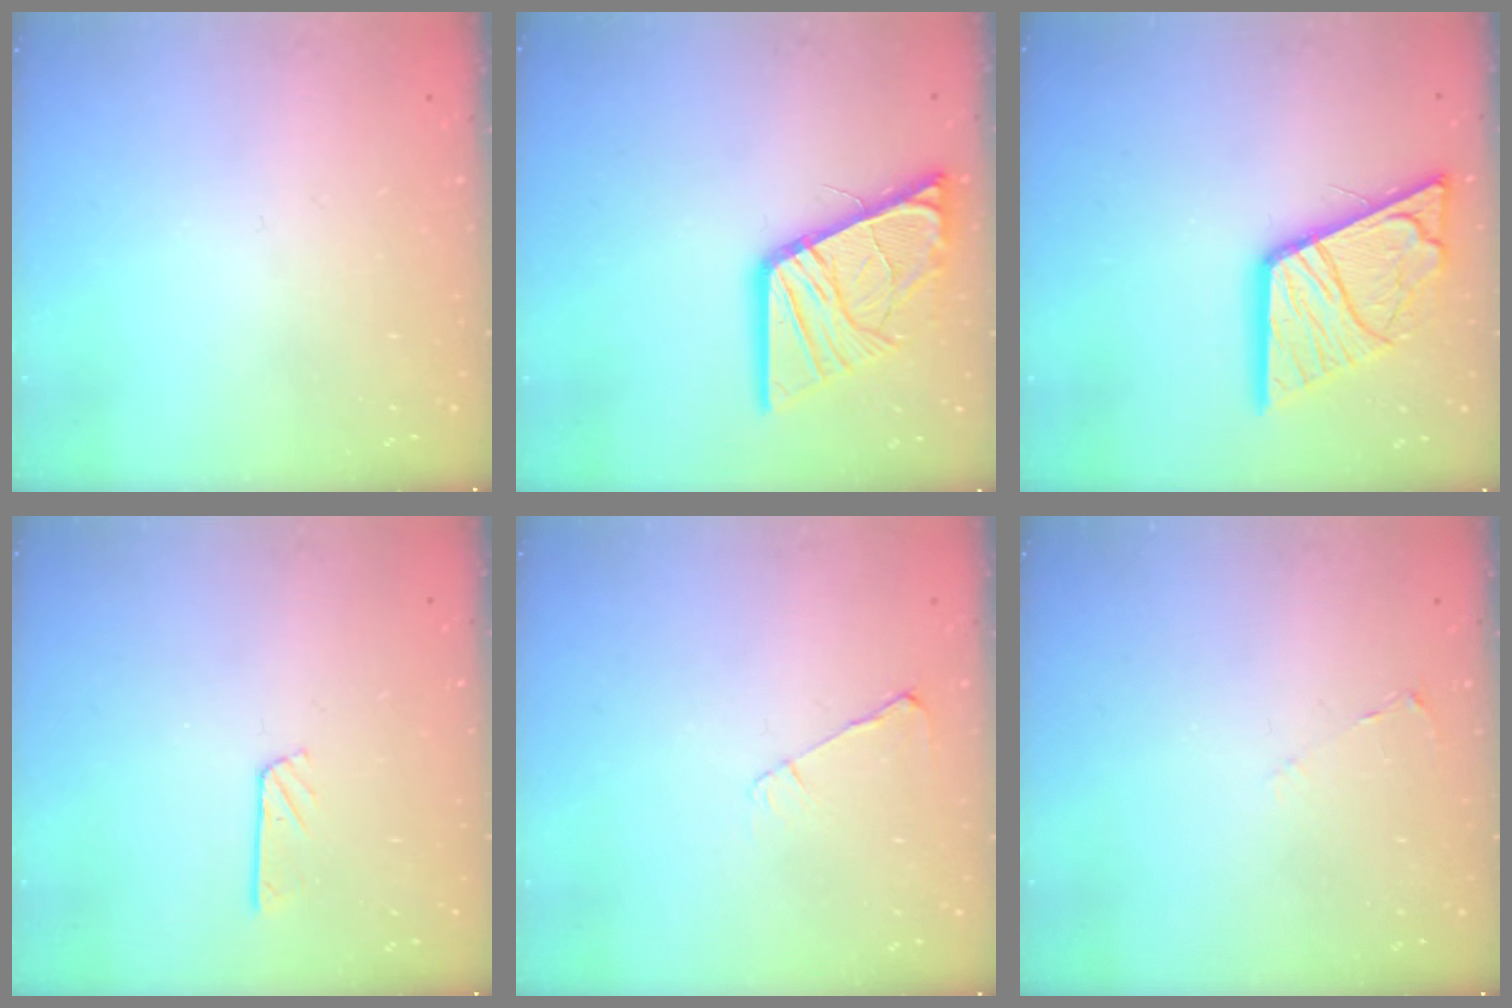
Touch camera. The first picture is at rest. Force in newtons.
{"total": 16.2, "press": 16.2, "slide": 1.7}
{"total": 18.8, "press": 18.7, "slide": 1.8}
{"total": 2.8, "press": 2.8, "slide": 0.2}
{"total": 3.9, "press": 3.9, "slide": 0.6}
{"total": 2.4, "press": 2.3, "slide": 0.4}